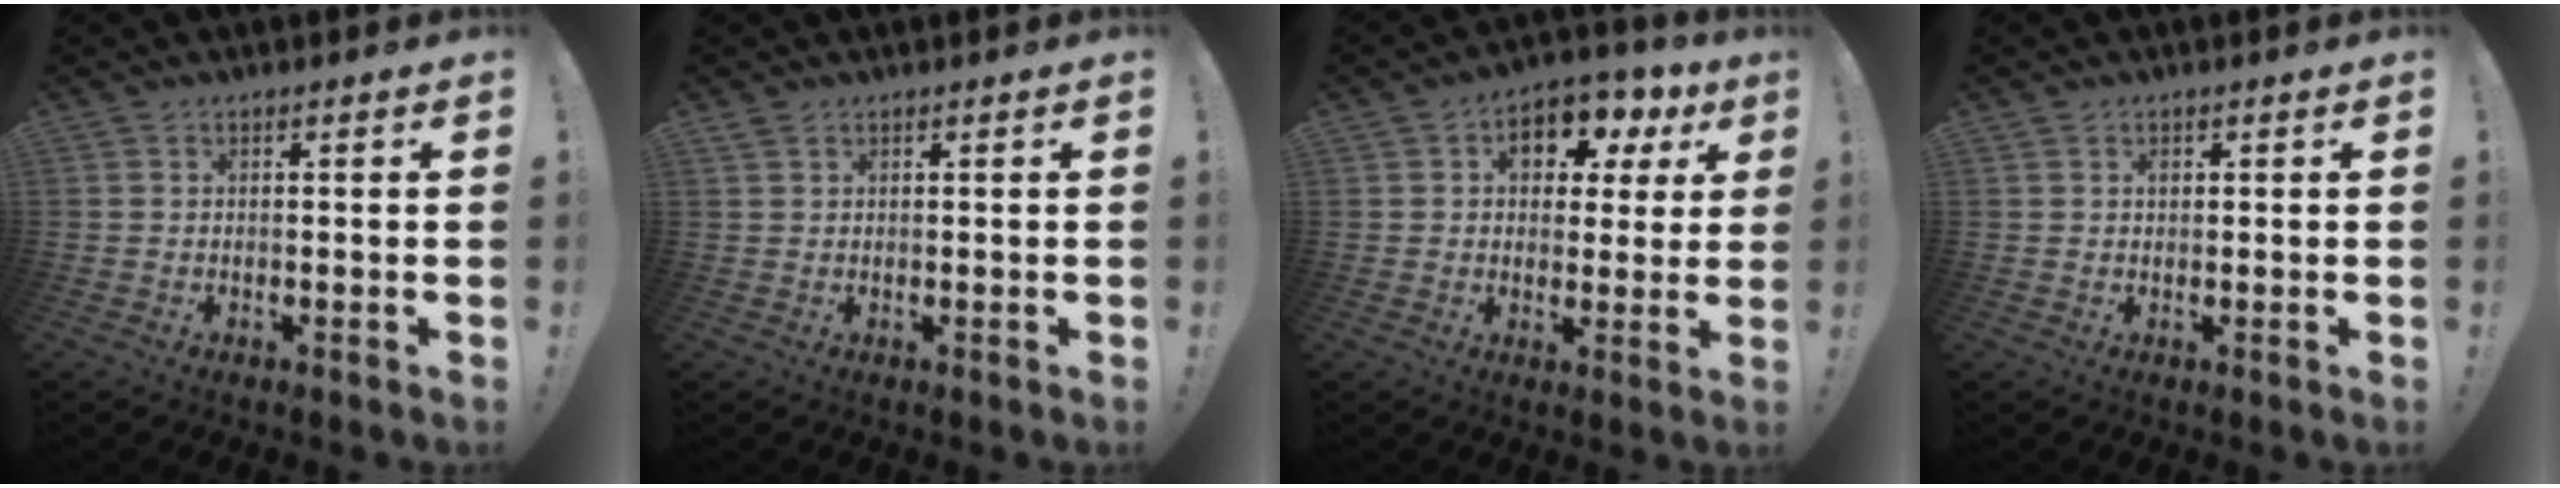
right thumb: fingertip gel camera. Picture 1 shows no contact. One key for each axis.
{"total": 1.1, "fx": 0.8, "fy": 0.5, "fz": 0.5, "tx": -0.012, "ty": 0.001, "tz": 0.015}
{"total": 10.7, "fx": 3.9, "fy": 7.3, "fz": 6.8, "tx": -0.079, "ty": -0.013, "tz": 0.068}
{"total": 0.8, "fx": 0.3, "fy": 0.7, "fz": 0.2, "tx": 0.010, "ty": -0.004, "tz": 0.002}